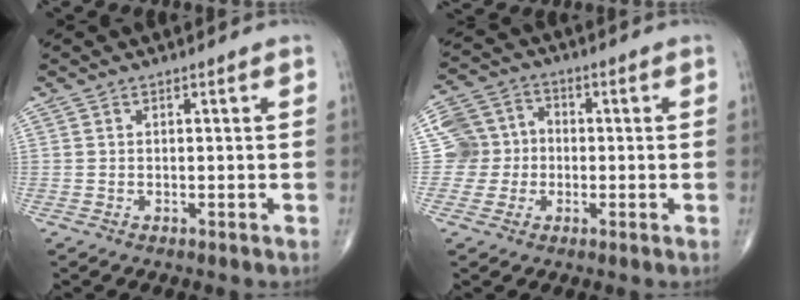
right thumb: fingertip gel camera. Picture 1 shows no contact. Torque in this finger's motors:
{"motor_torque": [-0.06, -0.07, 0.29, 0.21, -0.01]}